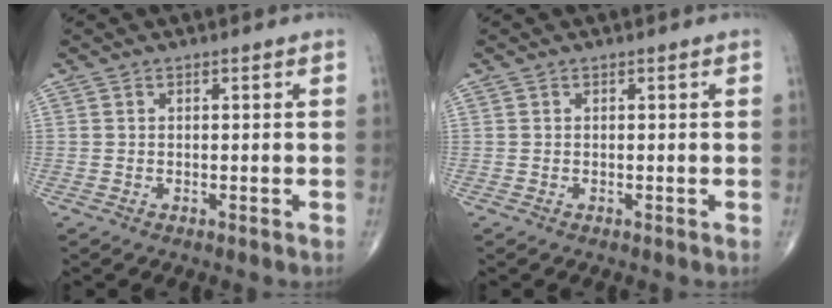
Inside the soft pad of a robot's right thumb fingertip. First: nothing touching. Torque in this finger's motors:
{"motor_torque": [-0.01, 0.00, 0.00, 0.00, 0.00]}